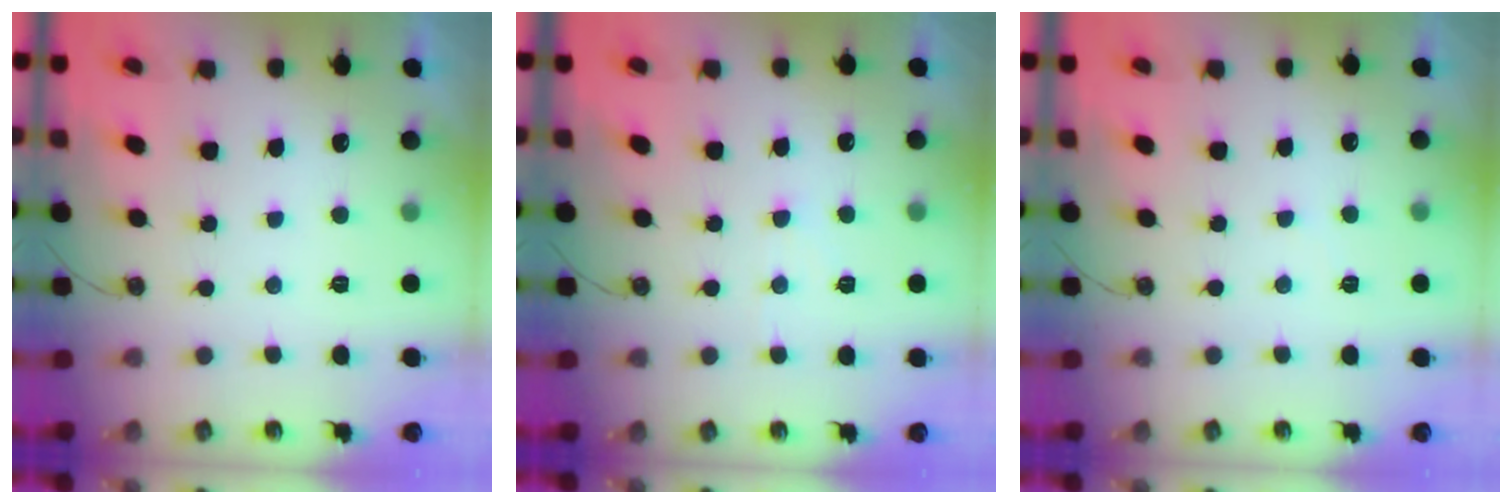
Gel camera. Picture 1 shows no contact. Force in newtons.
{"total": 2.8, "press": 2.7, "slide": 0.4}
{"total": 2.4, "press": 2.4, "slide": 0.4}